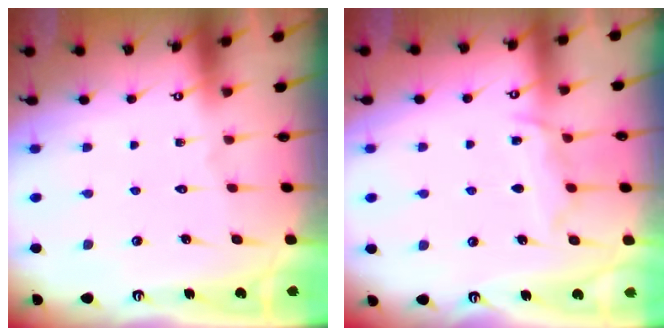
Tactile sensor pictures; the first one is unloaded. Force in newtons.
{"total": 8.0, "press": 7.9, "slide": 1.0}